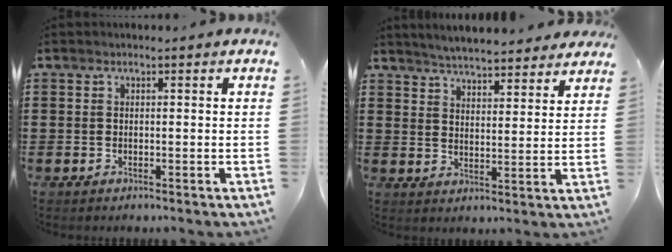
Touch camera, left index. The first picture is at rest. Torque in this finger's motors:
{"motor_torque": [2.14, 0.00, 0.44, 0.15]}